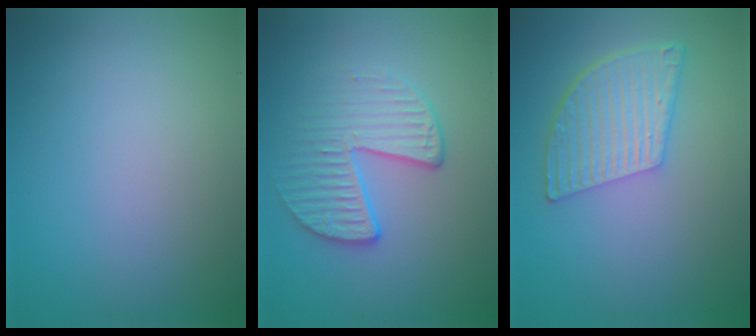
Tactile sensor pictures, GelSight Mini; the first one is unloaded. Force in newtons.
{"total": 3.5, "press": 2.9, "slide": 2.0}
{"total": 5.3, "press": 3.9, "slide": 3.6}